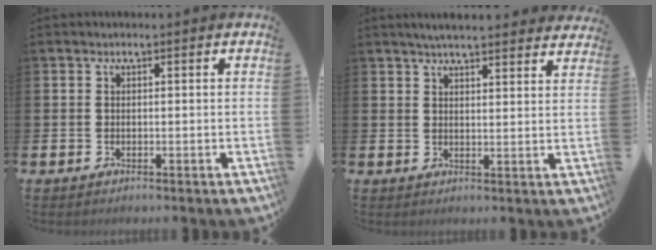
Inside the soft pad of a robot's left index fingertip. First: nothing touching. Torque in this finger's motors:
{"motor_torque": [0.96, -1.18, 0.39, 0.04]}